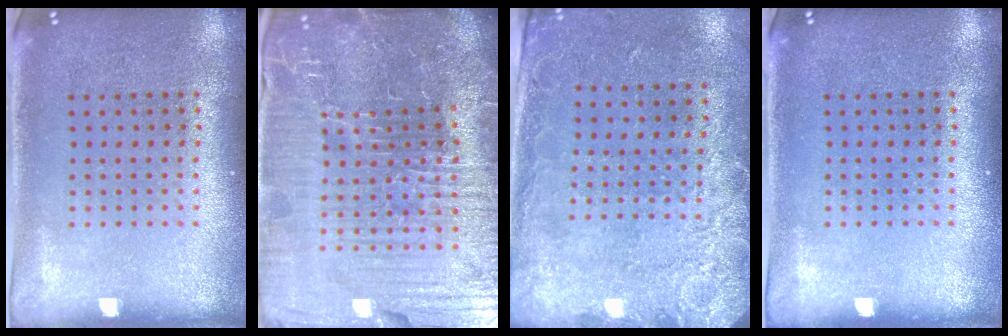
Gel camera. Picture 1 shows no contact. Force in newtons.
{"total": 7.4, "press": 6.6, "slide": 3.3}
{"total": 2.7, "press": 2.0, "slide": 1.8}
{"total": 0.0}